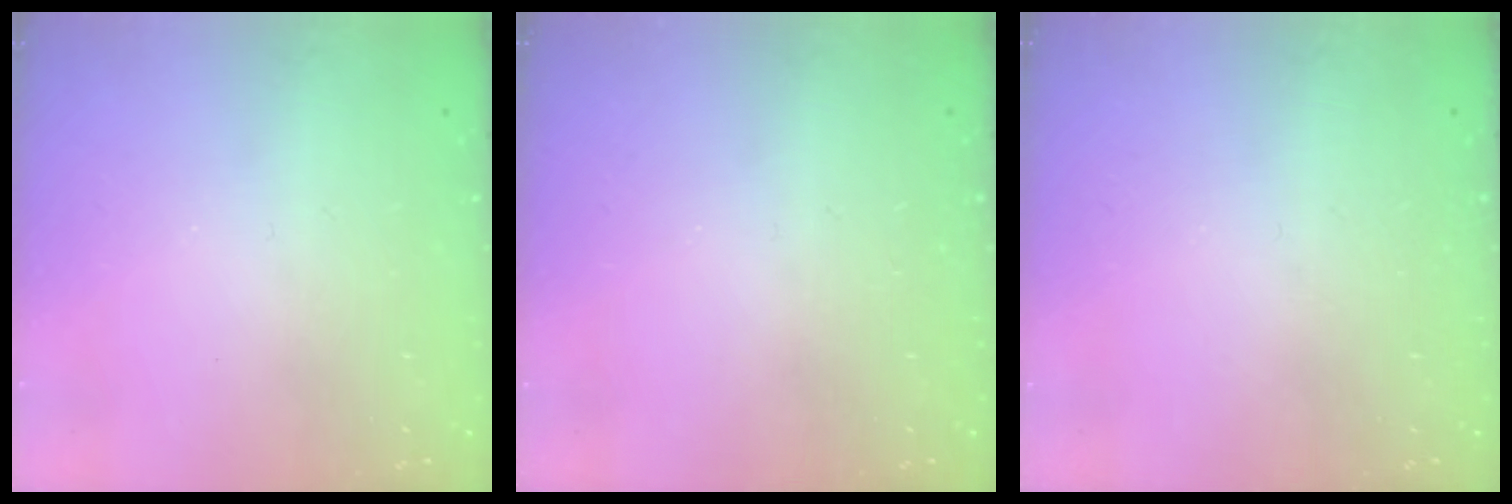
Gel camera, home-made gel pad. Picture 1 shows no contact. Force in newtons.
{"total": 0.0}
{"total": 0.0}